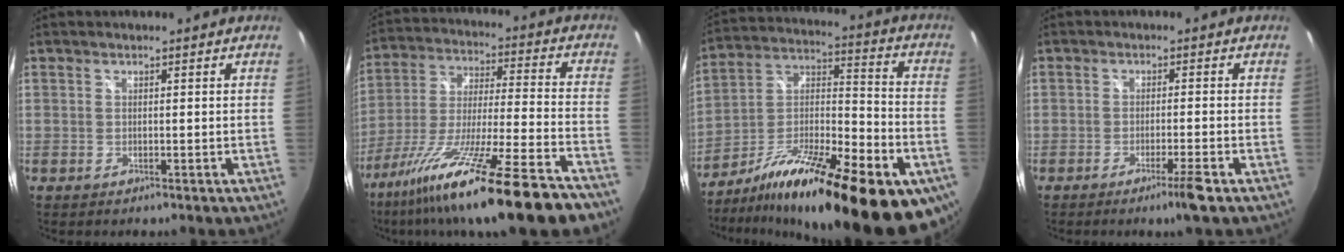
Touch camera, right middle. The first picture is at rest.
{"total": 24.4, "force": [-17.7, 0.5, 16.8], "torque": [-0.303, -0.074, -0.291]}
{"total": 31.0, "force": [-18.4, 8.8, 23.4], "torque": [-0.357, -0.010, -0.283]}
{"total": 3.7, "force": [-2.3, -0.7, 2.9], "torque": [-0.056, -0.003, -0.039]}